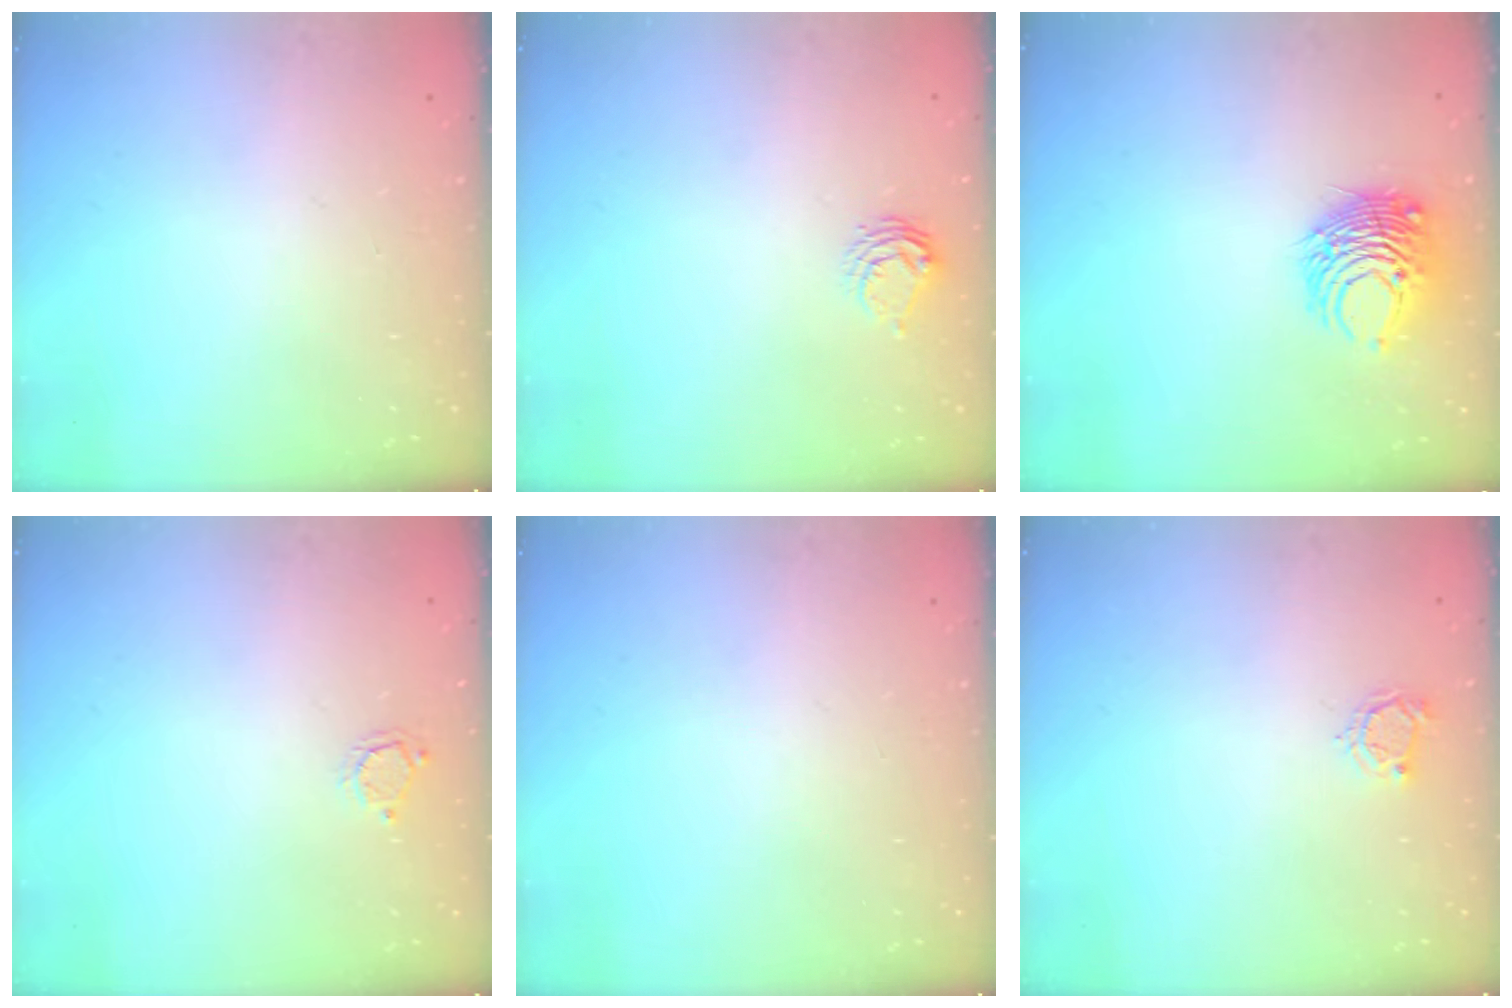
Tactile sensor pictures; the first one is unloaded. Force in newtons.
{"total": 8.2, "press": 8.1, "slide": 0.4}
{"total": 9.5, "press": 9.4, "slide": 1.1}
{"total": 2.8, "press": 2.8, "slide": 0.3}
{"total": 0.0}
{"total": 4.1, "press": 4.0, "slide": 0.4}